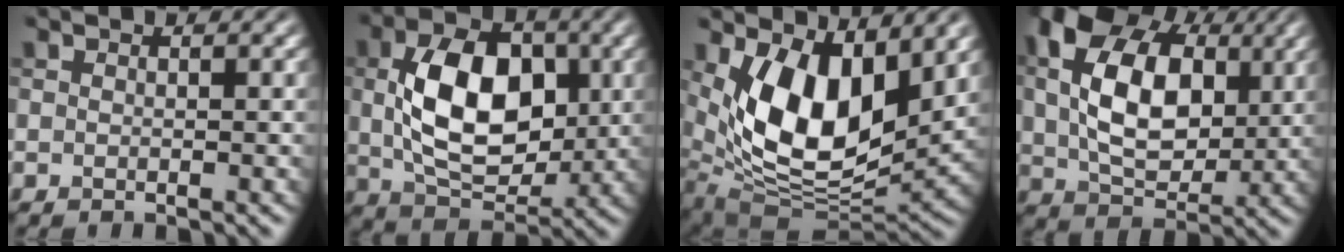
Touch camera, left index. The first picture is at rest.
{"total": 9.6, "force": [0.8, 6.0, 7.5], "torque": [-0.136, 0.001, 0.014]}
{"total": 11.2, "force": [2.6, 6.3, 9.0], "torque": [-0.165, -0.028, 0.048]}
{"total": 11.7, "force": [2.9, 7.6, 8.4], "torque": [-0.163, 0.006, 0.054]}